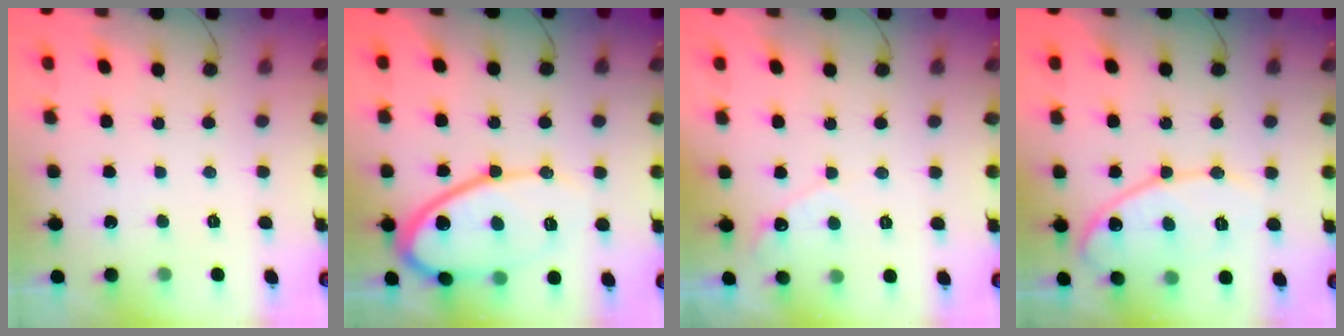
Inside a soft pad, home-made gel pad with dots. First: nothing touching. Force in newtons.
{"total": 14.7, "press": 14.6, "slide": 1.3}
{"total": 4.7, "press": 4.7, "slide": 0.2}
{"total": 11.2, "press": 11.2, "slide": 0.4}